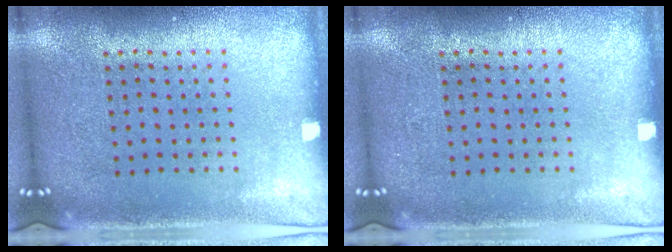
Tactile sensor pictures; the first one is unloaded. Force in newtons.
{"total": 0.0}